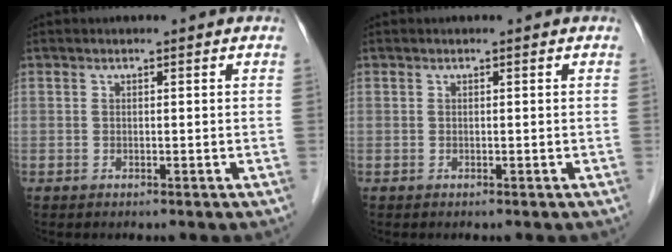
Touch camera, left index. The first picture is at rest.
{"total": 0.0}